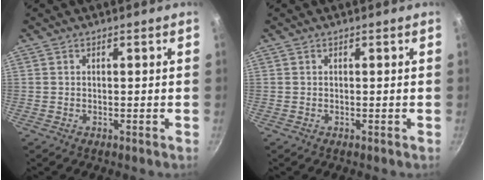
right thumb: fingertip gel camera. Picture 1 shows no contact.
{"total": 0.0}